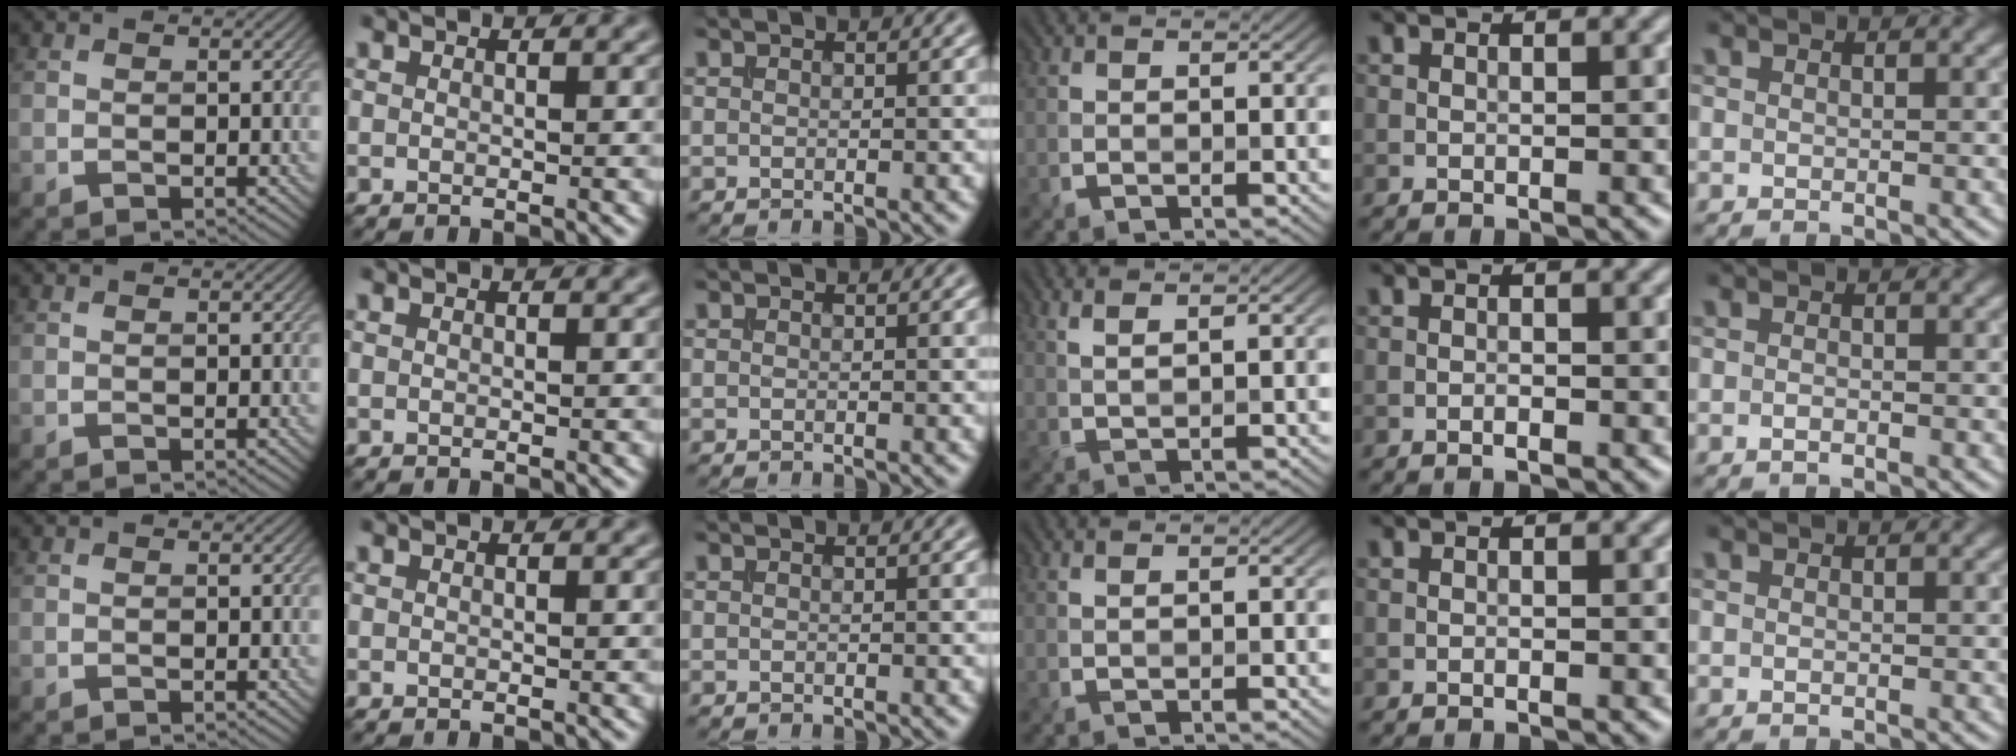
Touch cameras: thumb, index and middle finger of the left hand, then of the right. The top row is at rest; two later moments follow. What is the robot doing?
{"motion": "insert", "object": "bucket"}